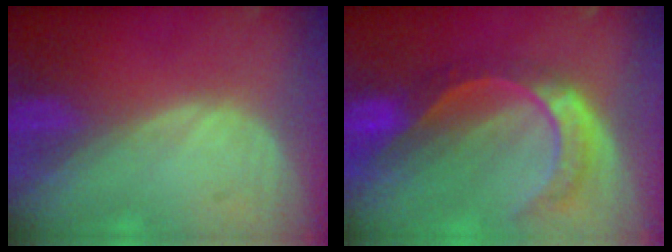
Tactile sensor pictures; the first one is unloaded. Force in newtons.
{"total": 8.5, "press": 7.2, "slide": 4.6}